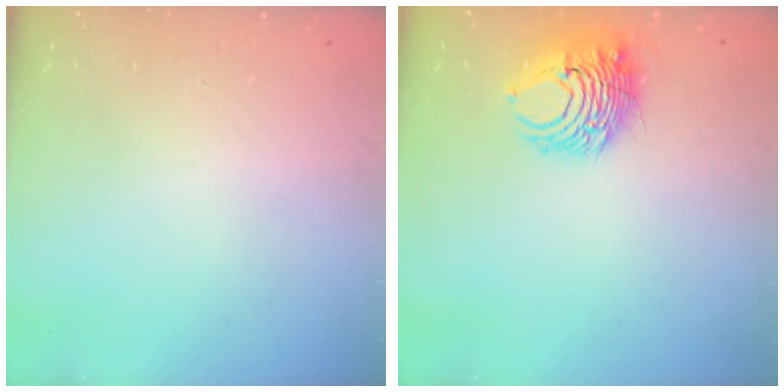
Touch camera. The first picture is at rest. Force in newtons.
{"total": 8.7, "press": 8.6, "slide": 1.2}